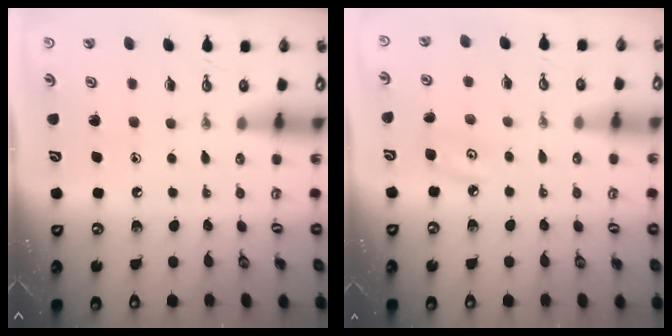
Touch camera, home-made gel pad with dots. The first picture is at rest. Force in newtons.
{"total": 5.1, "press": 5.0, "slide": 0.7}